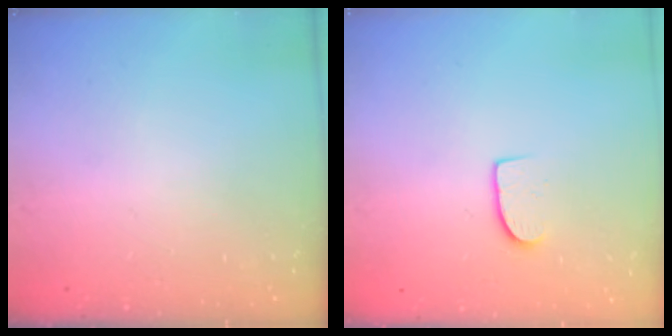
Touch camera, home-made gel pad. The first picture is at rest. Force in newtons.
{"total": 7.3, "press": 7.3, "slide": 0.6}